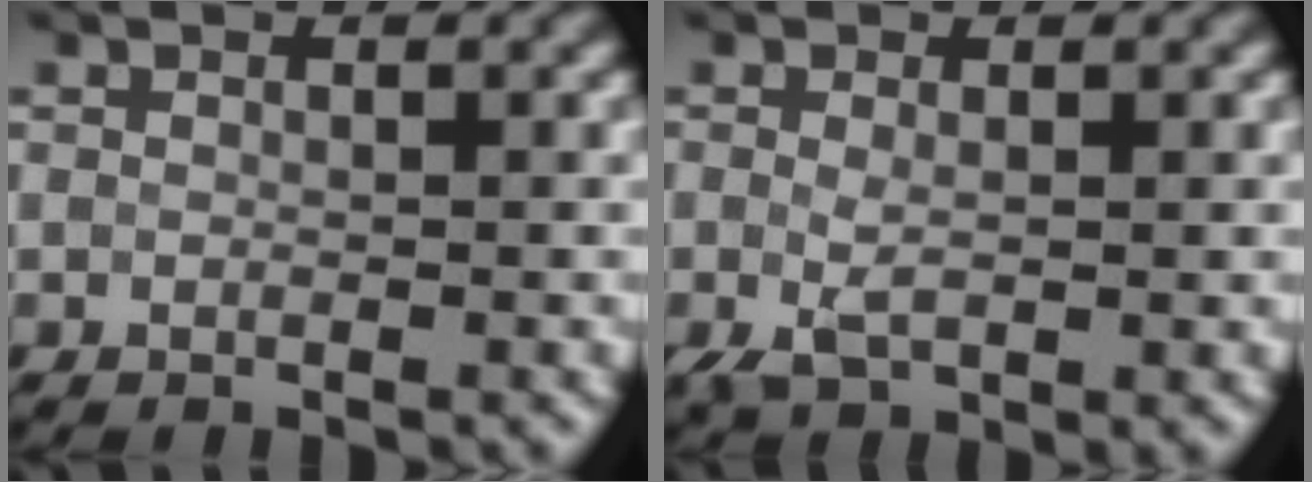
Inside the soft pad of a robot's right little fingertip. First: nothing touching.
{"total": 1.8, "force": [-0.6, 0.8, 1.5], "torque": [-0.046, -0.006, -0.008]}